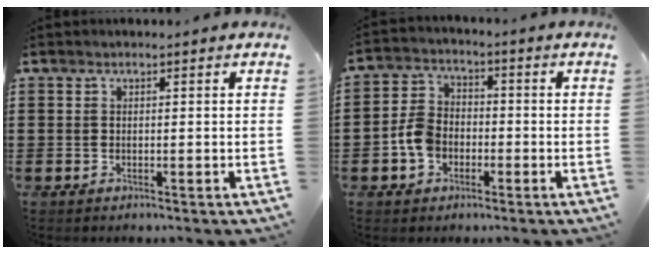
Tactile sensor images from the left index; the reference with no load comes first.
{"total": 5.6, "force": [-2.0, 4.1, 3.2], "torque": [-0.087, 0.006, -0.044]}